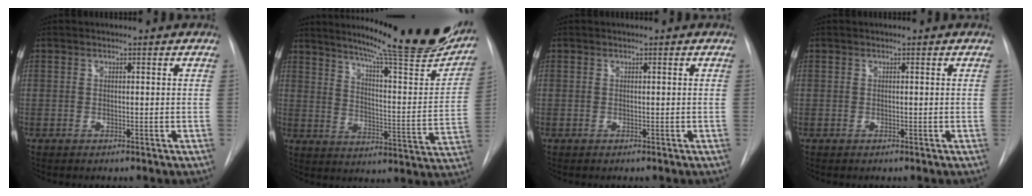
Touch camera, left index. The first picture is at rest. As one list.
[{"total": 24.4, "force": [20.7, 1.8, 12.8], "torque": [-0.189, -0.073, 0.266]}, {"total": 0.0}, {"total": 0.0}]